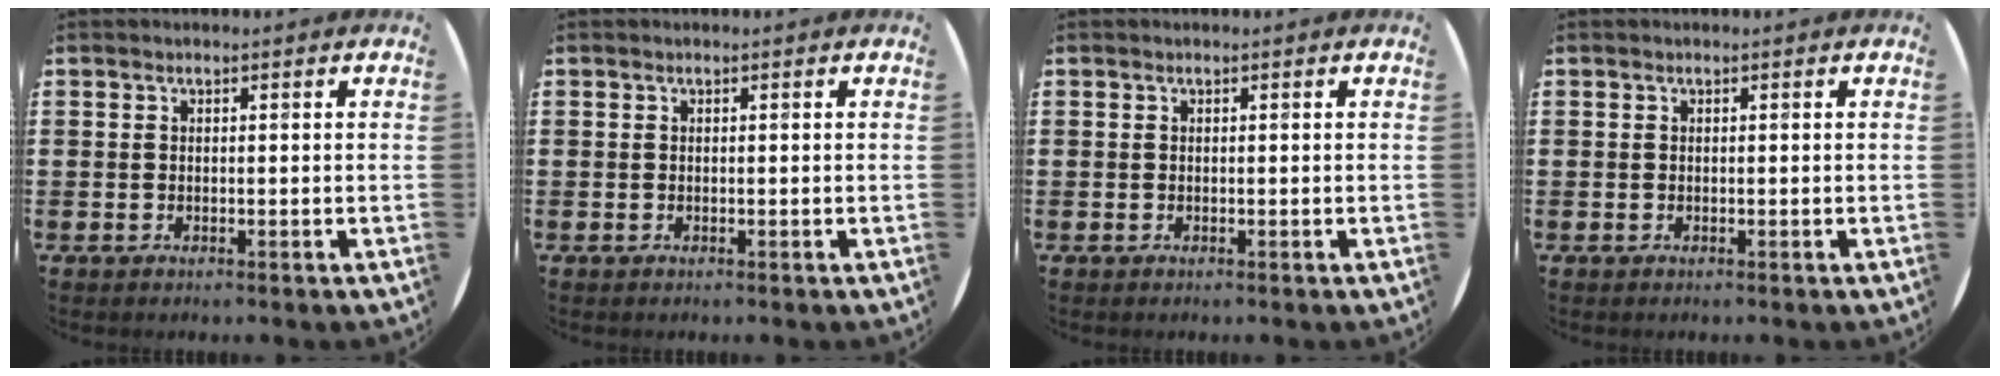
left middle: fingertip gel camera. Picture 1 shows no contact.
{"total": 0.0}
{"total": 0.0}
{"total": 0.0}